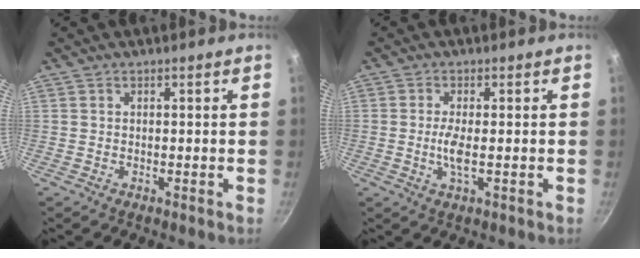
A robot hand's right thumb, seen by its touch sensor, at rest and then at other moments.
{"total": 3.5, "force": [-0.4, 1.0, 3.3], "torque": [-0.076, -0.007, -0.008]}